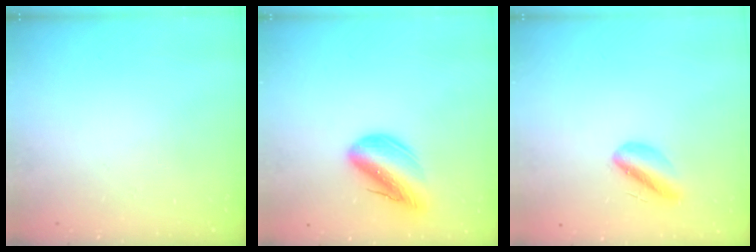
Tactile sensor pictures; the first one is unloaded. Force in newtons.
{"total": 13.3, "press": 12.9, "slide": 3.4}
{"total": 6.4, "press": 6.2, "slide": 1.4}